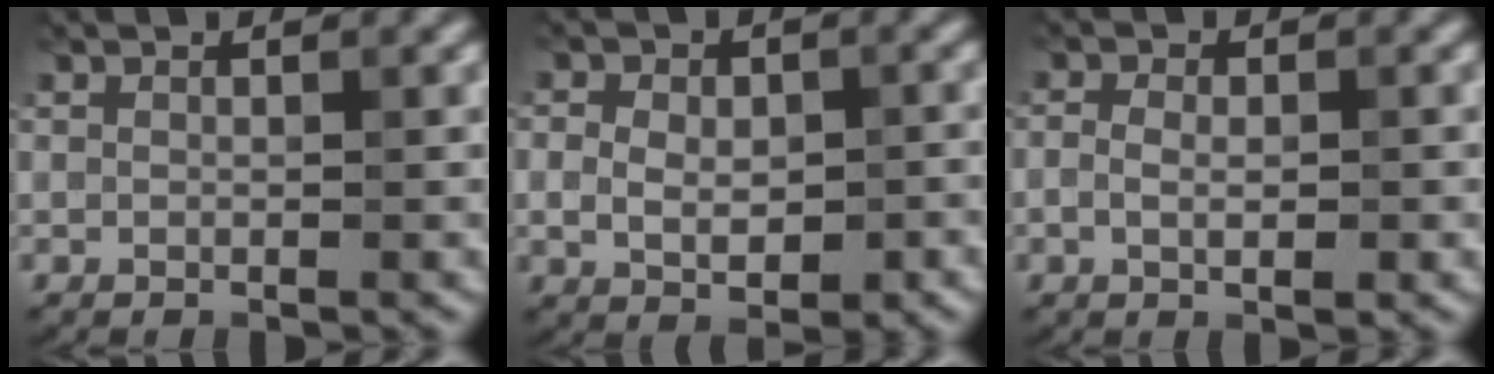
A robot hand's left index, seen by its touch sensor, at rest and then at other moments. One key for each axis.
{"total": 4.9, "fx": -0.3, "fy": 3.5, "fz": 3.5, "tx": -0.035, "ty": -0.001, "tz": -0.005}
{"total": 2.8, "fx": -0.4, "fy": 1.7, "fz": 2.2, "tx": -0.023, "ty": 0.004, "tz": -0.009}